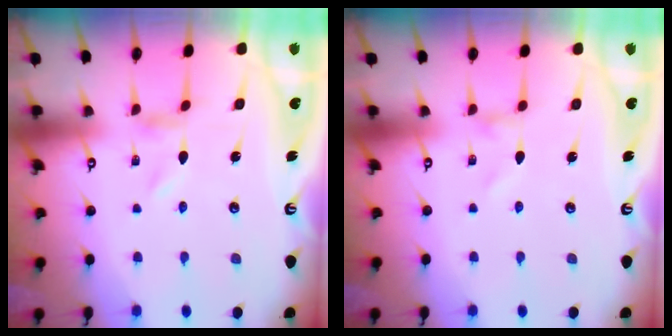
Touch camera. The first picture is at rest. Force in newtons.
{"total": 0.7, "press": 0.6, "slide": 0.1}